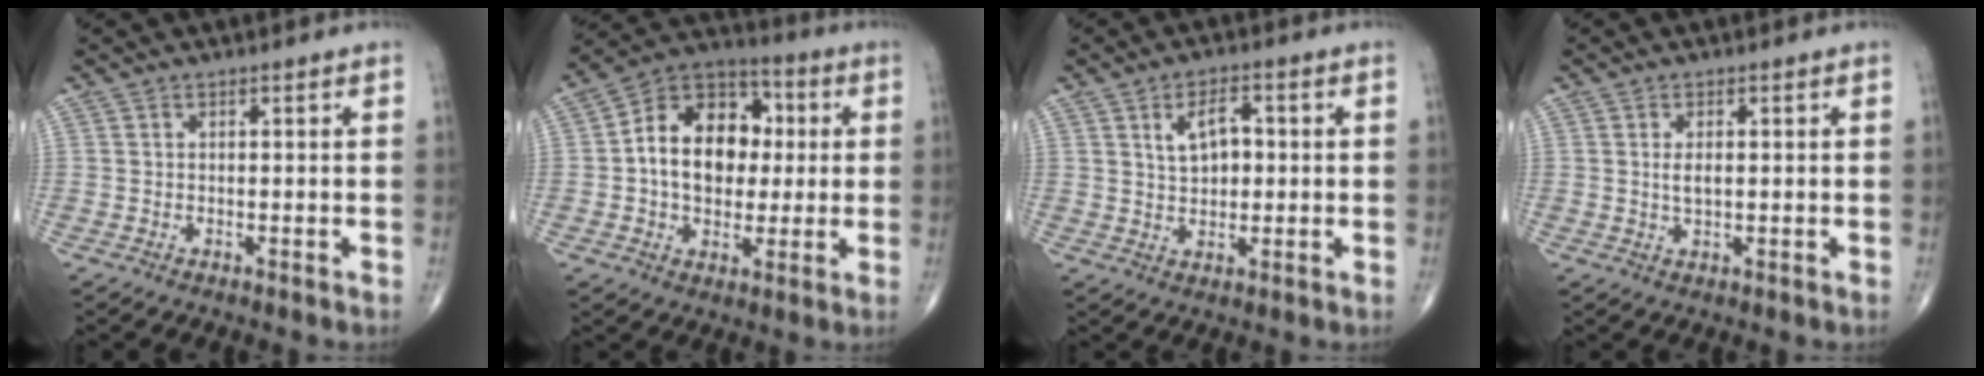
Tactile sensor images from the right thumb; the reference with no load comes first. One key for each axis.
{"total": 16.5, "fx": 1.0, "fy": 11.9, "fz": 11.4, "tx": -0.139, "ty": 0.025, "tz": 0.009}
{"total": 6.2, "fx": 1.4, "fy": 3.8, "fz": 4.8, "tx": -0.064, "ty": 0.002, "tz": 0.023}
{"total": 2.6, "fx": 0.3, "fy": 1.3, "fz": 2.2, "tx": -0.040, "ty": -0.002, "tz": 0.008}